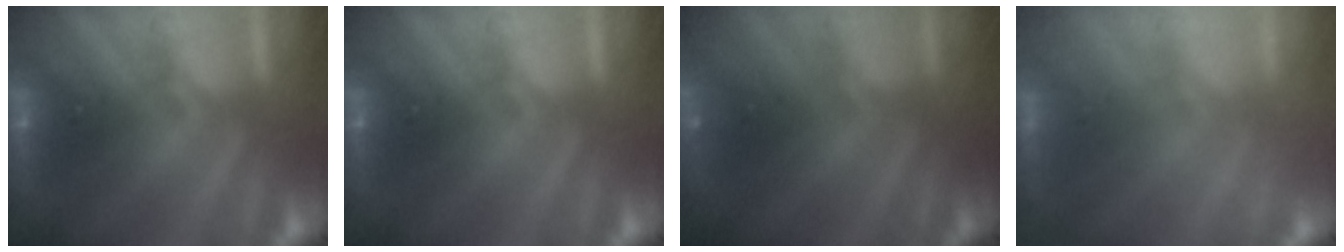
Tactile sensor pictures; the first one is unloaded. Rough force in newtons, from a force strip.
{"total": 0.0}
{"total": 1.4}
{"total": 2.0}